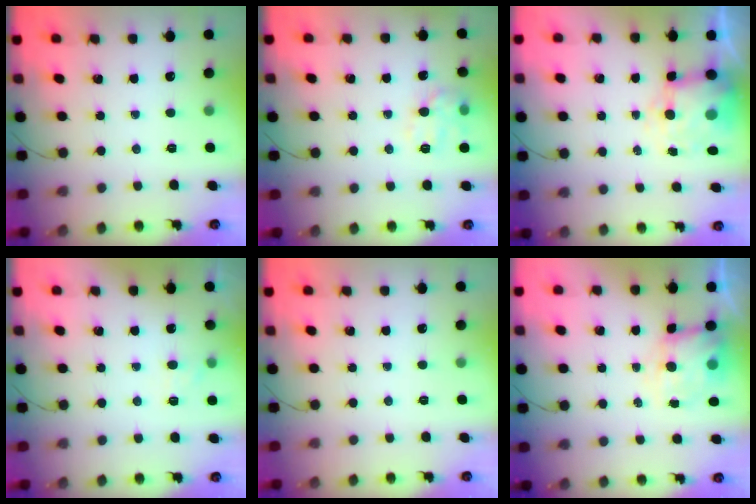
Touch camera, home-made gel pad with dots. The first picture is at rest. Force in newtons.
{"total": 12.0, "press": 12.0, "slide": 0.3}
{"total": 8.4, "press": 8.3, "slide": 1.4}
{"total": 6.3, "press": 6.1, "slide": 1.5}
{"total": 0.0}
{"total": 6.9, "press": 6.8, "slide": 1.1}